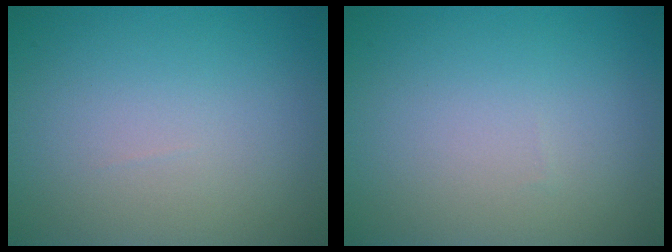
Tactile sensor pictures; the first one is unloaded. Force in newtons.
{"total": 0.0}